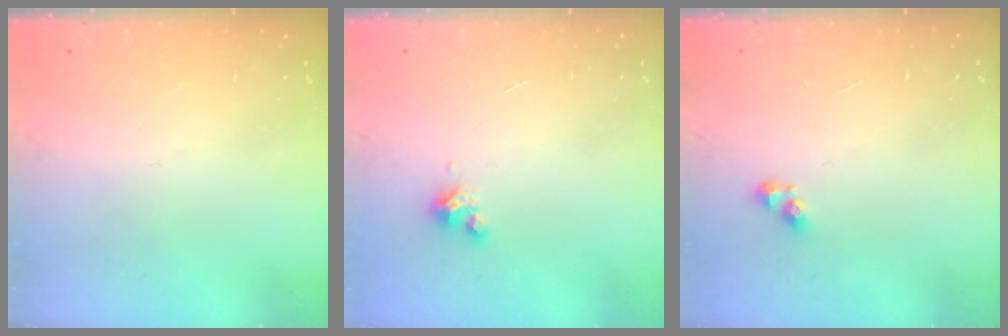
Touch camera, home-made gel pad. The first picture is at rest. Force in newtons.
{"total": 3.5, "press": 3.5, "slide": 0.3}
{"total": 3.3, "press": 3.3, "slide": 0.3}